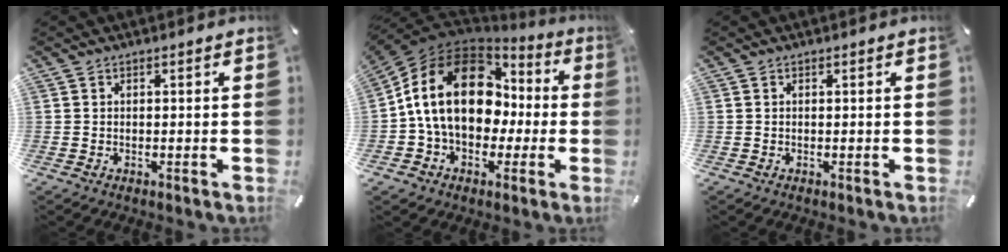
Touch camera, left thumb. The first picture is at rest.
{"total": 21.5, "force": [2.1, 15.9, 14.4], "torque": [-0.278, 0.016, 0.040]}
{"total": 0.0}